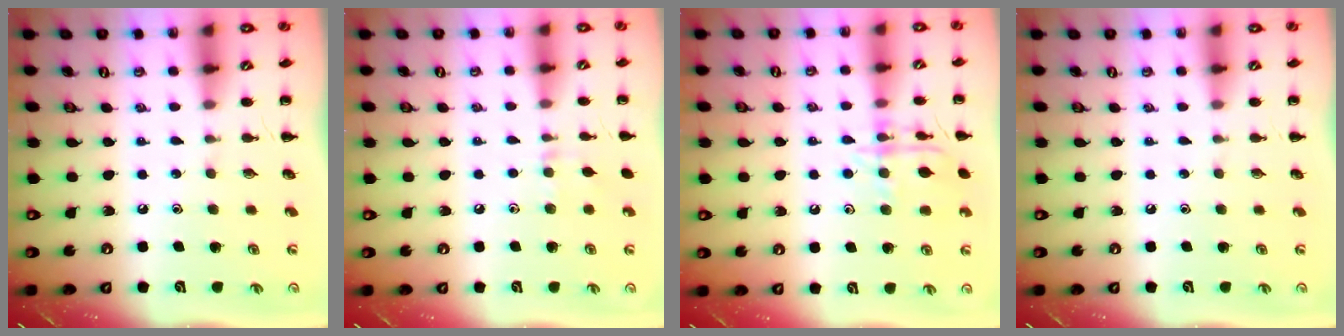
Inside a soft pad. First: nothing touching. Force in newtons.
{"total": 5.4, "press": 5.1, "slide": 1.9}
{"total": 12.5, "press": 12.5, "slide": 0.7}
{"total": 0.0}